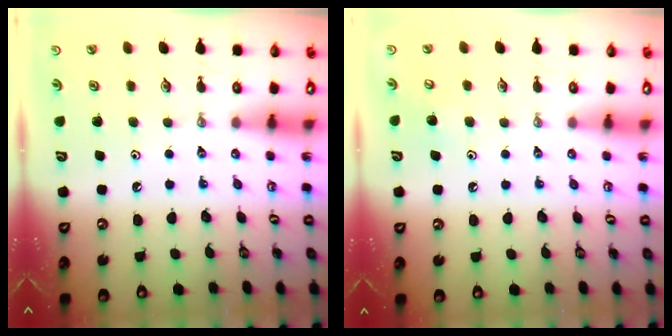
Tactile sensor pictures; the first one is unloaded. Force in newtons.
{"total": 5.1, "press": 5.1, "slide": 0.4}